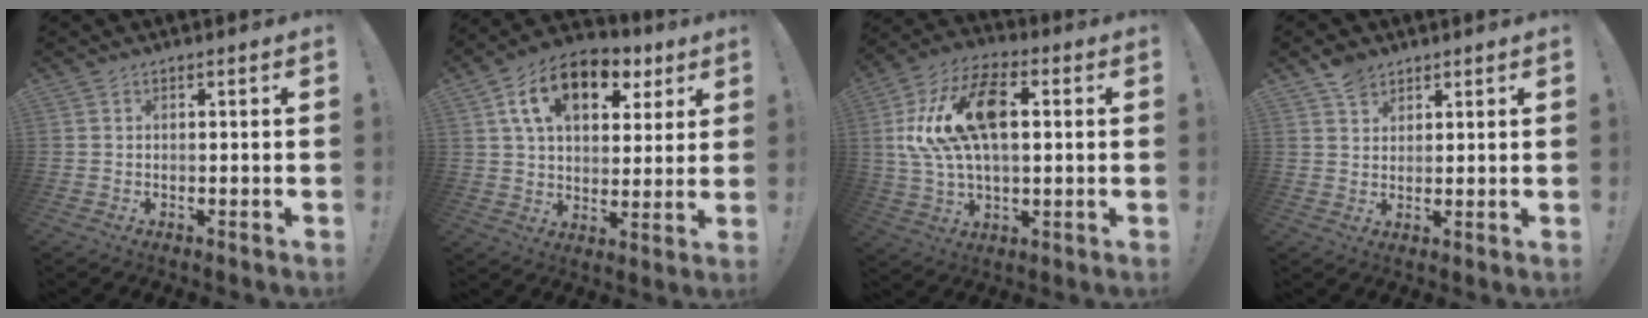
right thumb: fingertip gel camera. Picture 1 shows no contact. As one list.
[{"total": 16.2, "force": [7.7, 9.9, 10.3], "torque": [-0.164, -0.026, 0.137]}, {"total": 19.7, "force": [4.1, 11.1, 15.7], "torque": [-0.280, 0.000, 0.069]}, {"total": 5.4, "force": [4.4, 3.0, 1.0], "torque": [-0.011, -0.022, 0.082]}]